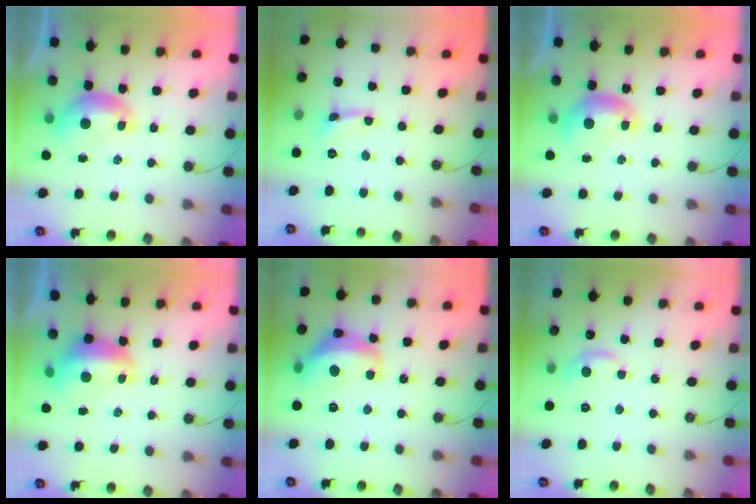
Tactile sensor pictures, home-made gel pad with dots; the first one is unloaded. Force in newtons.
{"total": 0.0}
{"total": 0.0}
{"total": 1.8, "press": 1.6, "slide": 0.8}
{"total": 9.3, "press": 9.3, "slide": 0.6}
{"total": 1.7, "press": 1.6, "slide": 0.7}